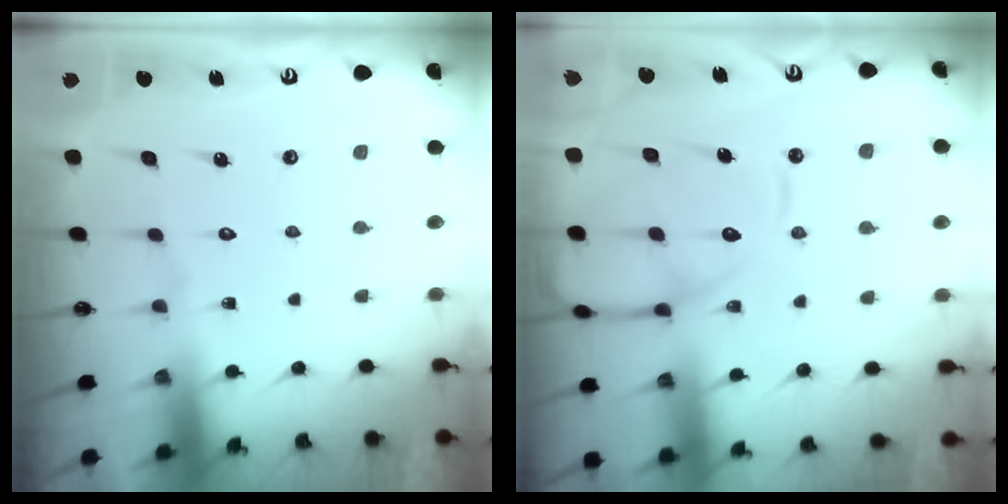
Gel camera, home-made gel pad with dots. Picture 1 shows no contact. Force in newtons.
{"total": 12.4, "press": 12.4, "slide": 1.2}